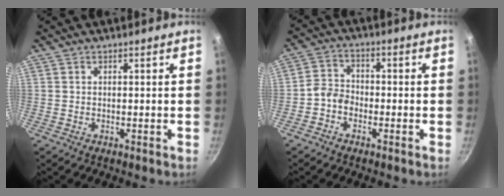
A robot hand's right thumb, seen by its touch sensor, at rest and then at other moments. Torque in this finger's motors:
{"motor_torque": [0.59, 0.22, 0.01, -0.75, 0.07]}